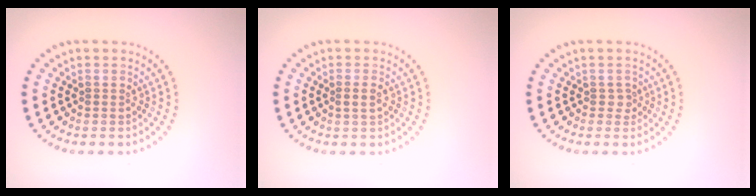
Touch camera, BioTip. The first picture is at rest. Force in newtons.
{"total": 1.1, "press": 1.0, "slide": 0.4}
{"total": 1.0, "press": 0.7, "slide": 0.7}